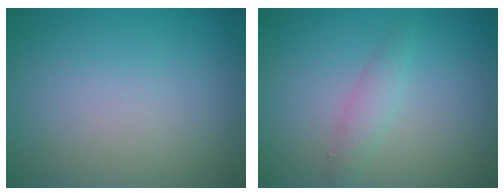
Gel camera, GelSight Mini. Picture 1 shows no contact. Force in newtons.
{"total": 1.7, "press": 1.7, "slide": 0.1}